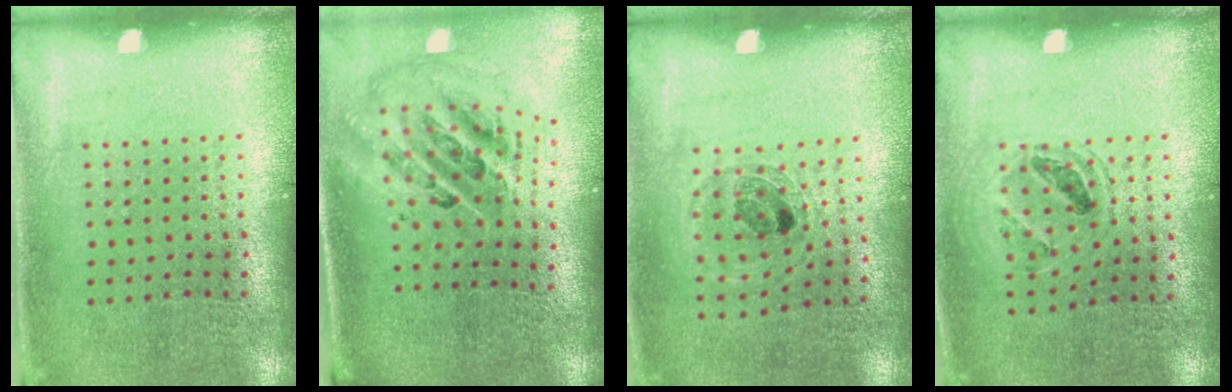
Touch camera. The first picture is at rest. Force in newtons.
{"total": 2.7, "press": 1.8, "slide": 2.0}
{"total": 0.8, "press": 0.8, "slide": 0.2}
{"total": 1.0, "press": 1.0, "slide": 0.2}